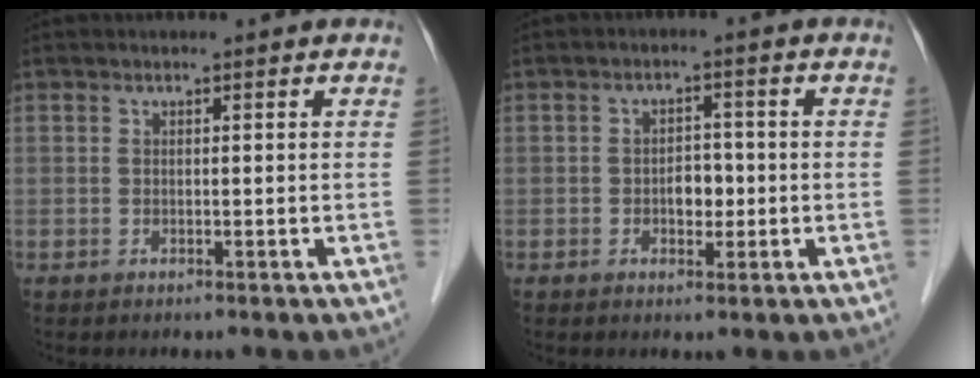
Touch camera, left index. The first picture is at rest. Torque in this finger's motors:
{"motor_torque": [0.08, 0.03, 0.02, 0.01]}